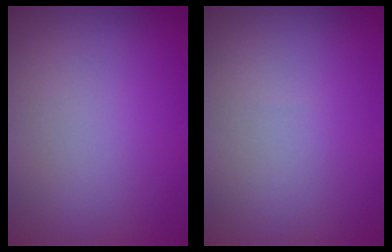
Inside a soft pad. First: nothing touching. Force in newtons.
{"total": 0.0}